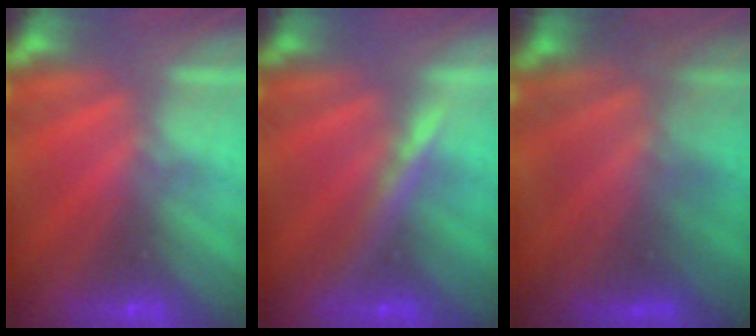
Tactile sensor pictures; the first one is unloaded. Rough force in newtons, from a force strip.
{"total": 3.2}
{"total": 4.6}